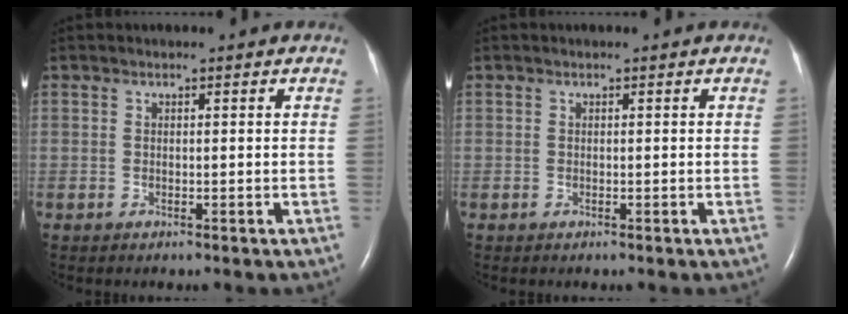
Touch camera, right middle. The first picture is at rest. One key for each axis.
{"total": 0.0}